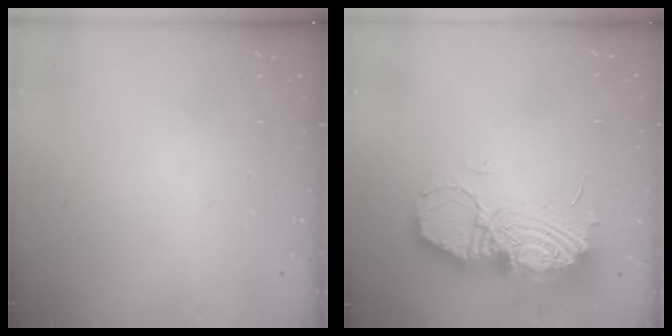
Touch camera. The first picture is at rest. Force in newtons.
{"total": 18.5, "press": 18.5, "slide": 1.6}